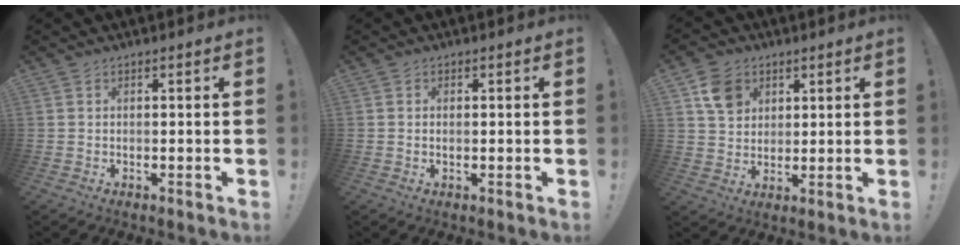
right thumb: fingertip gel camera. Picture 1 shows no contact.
{"total": 0.7, "force": [-0.2, 0.3, 0.6], "torque": [-0.015, 0.001, -0.003]}
{"total": 8.4, "force": [4.1, 6.7, 3.1], "torque": [-0.036, -0.018, 0.081]}